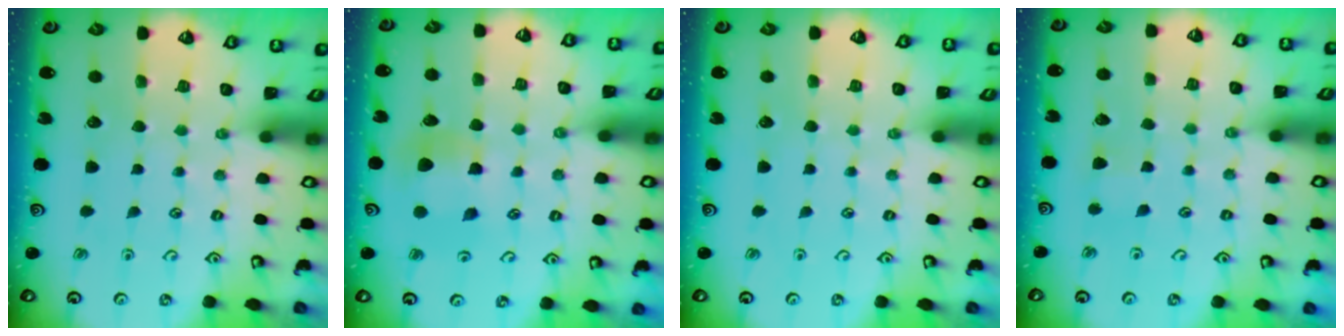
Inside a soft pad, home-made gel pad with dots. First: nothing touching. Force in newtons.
{"total": 7.3, "press": 7.3, "slide": 0.3}
{"total": 0.0}
{"total": 2.5, "press": 2.4, "slide": 0.7}